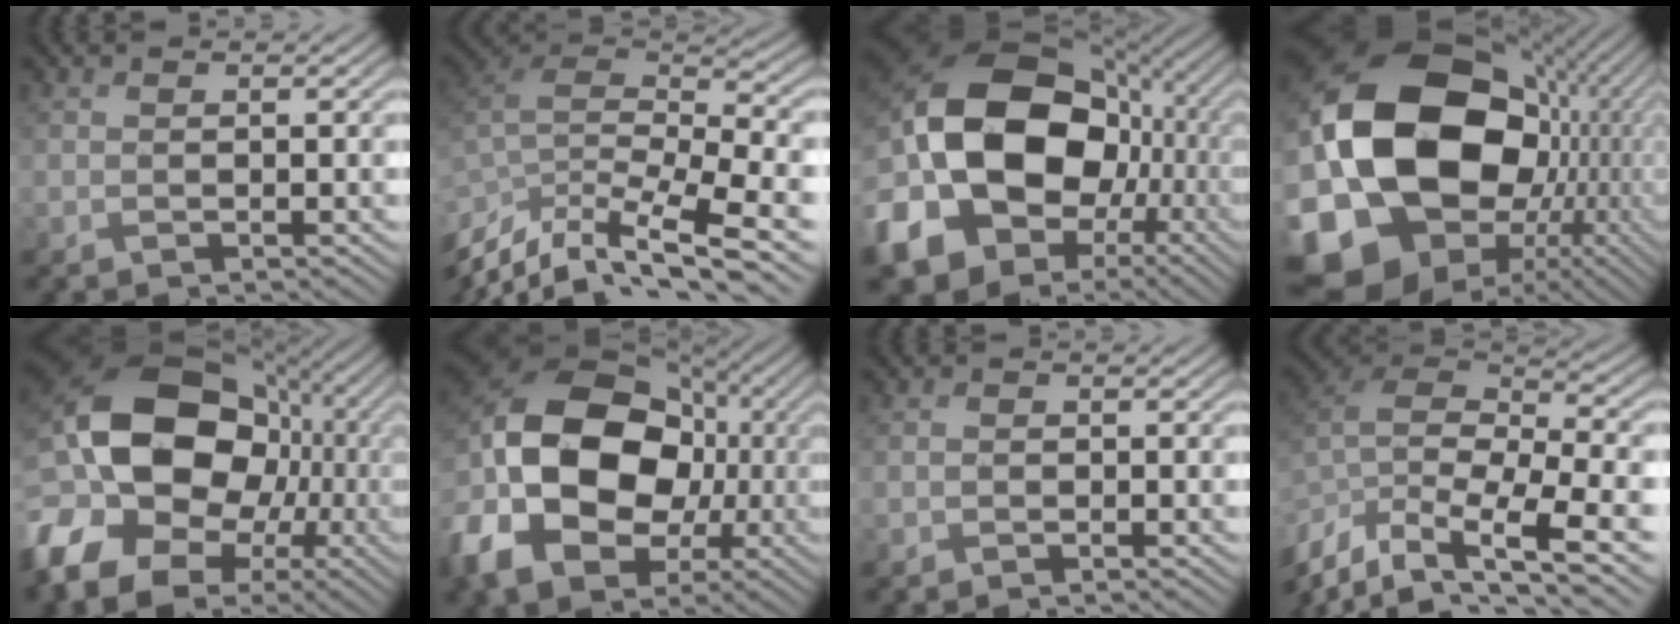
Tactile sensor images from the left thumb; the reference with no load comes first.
{"total": 13.2, "force": [-7.1, 5.4, 9.7], "torque": [-0.251, -0.012, -0.117]}
{"total": 22.1, "force": [-1.4, 17.4, 13.5], "torque": [-0.337, -0.010, -0.033]}
{"total": 22.9, "force": [-1.2, 18.5, 13.4], "torque": [-0.334, -0.066, 0.023]}
{"total": 21.5, "force": [-2.7, 16.2, 13.8], "torque": [-0.313, -0.014, -0.063]}
{"total": 19.5, "force": [-3.9, 14.2, 12.8], "torque": [-0.289, -0.002, -0.096]}
{"total": 0.6, "force": [-0.4, 0.3, 0.1], "torque": [-0.002, 0.000, -0.009]}
{"total": 14.4, "force": [-8.2, 6.8, 9.7], "torque": [-0.263, -0.007, -0.119]}